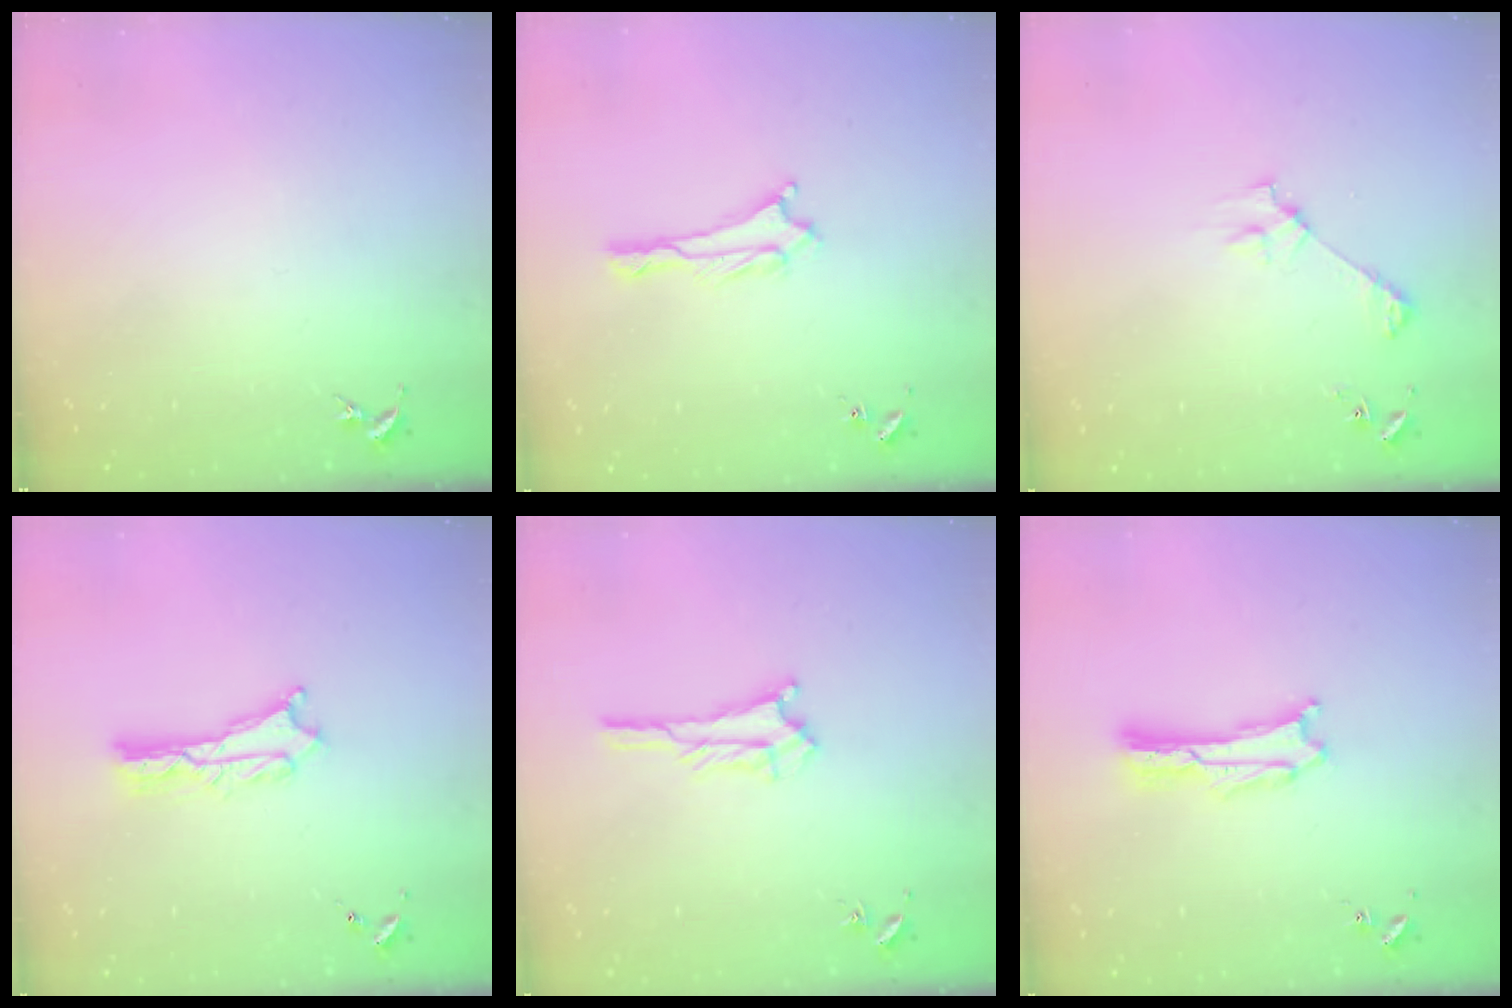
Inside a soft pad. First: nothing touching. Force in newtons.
{"total": 1.4, "press": 1.4, "slide": 0.2}
{"total": 3.6, "press": 3.6, "slide": 0.3}
{"total": 2.4, "press": 2.4, "slide": 0.2}
{"total": 2.3, "press": 2.2, "slide": 0.2}
{"total": 1.4, "press": 1.4, "slide": 0.0}